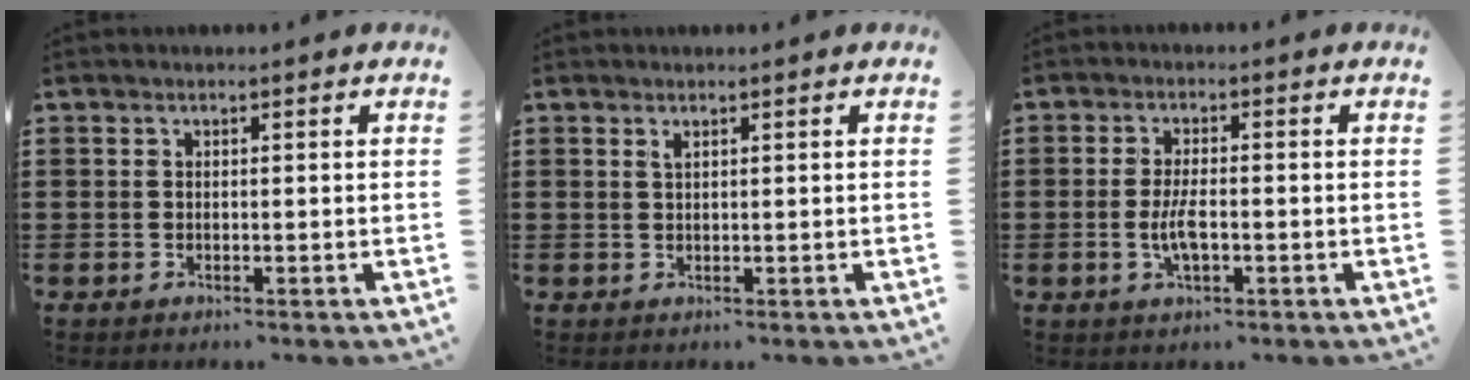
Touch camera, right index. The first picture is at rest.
{"total": 0.8, "force": [0.6, 0.2, 0.5], "torque": [-0.012, 0.001, 0.010]}
{"total": 4.2, "force": [-0.9, 1.4, 3.9], "torque": [-0.083, -0.003, -0.019]}